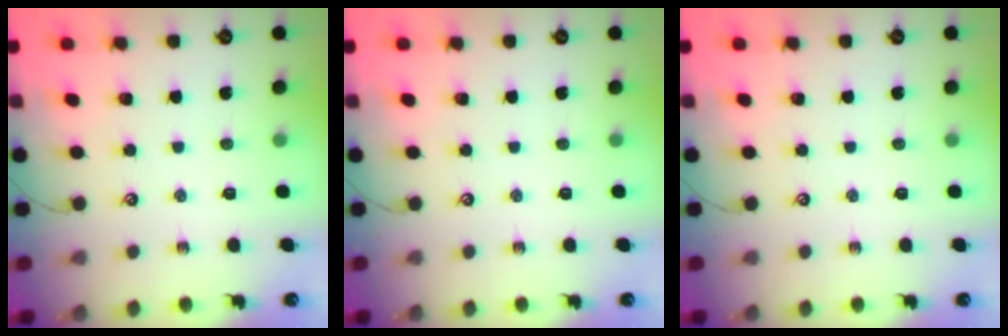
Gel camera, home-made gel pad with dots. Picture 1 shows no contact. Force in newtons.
{"total": 0.0}
{"total": 0.0}